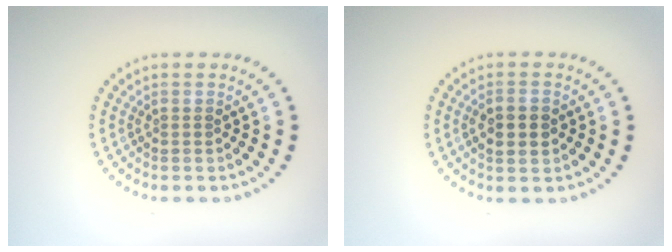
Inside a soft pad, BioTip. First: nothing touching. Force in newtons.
{"total": 2.5, "press": 2.5, "slide": 0.1}